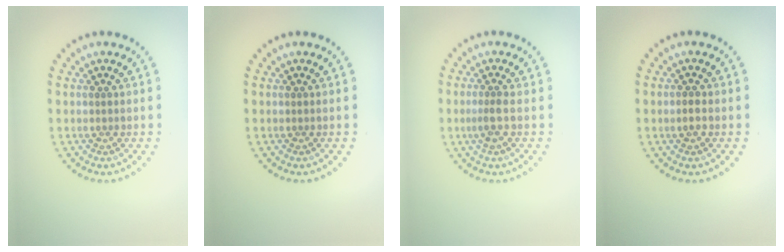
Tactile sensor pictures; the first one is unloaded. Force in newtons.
{"total": 0.0}
{"total": 1.5, "press": 1.1, "slide": 1.1}
{"total": 0.9, "press": 0.9, "slide": 0.2}